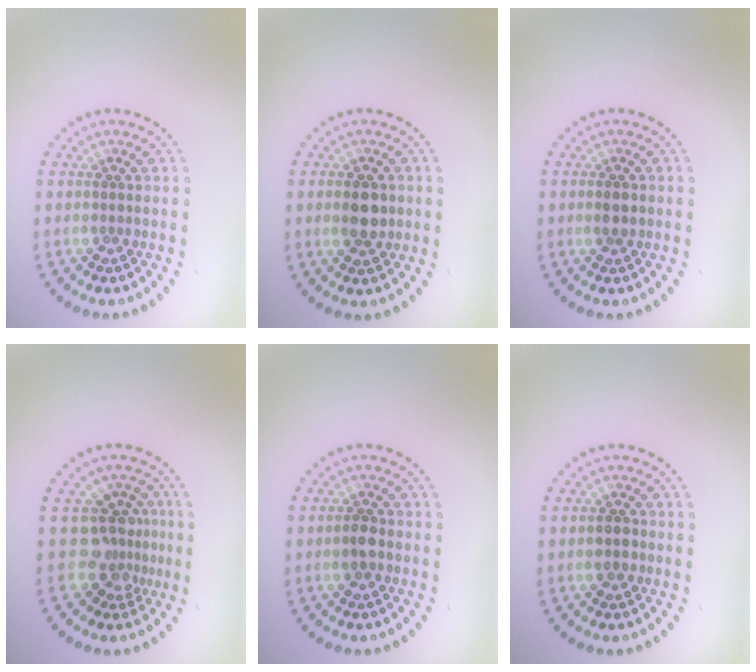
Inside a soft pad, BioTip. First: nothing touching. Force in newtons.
{"total": 3.1, "press": 3.1, "slide": 0.2}
{"total": 1.7, "press": 1.7, "slide": 0.2}
{"total": 3.3, "press": 2.6, "slide": 2.0}
{"total": 1.7, "press": 1.6, "slide": 0.4}
{"total": 1.6, "press": 1.6, "slide": 0.3}